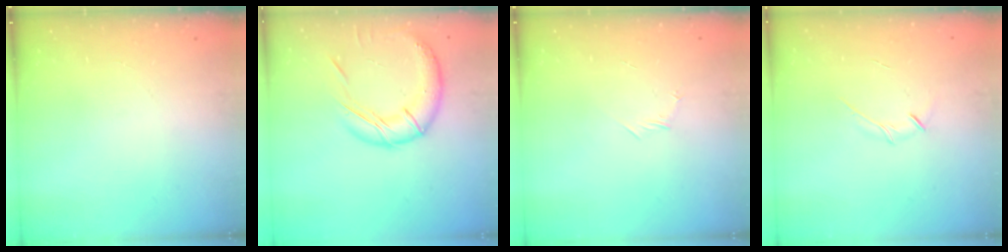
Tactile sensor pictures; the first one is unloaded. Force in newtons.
{"total": 15.8, "press": 15.7, "slide": 1.7}
{"total": 4.1, "press": 3.9, "slide": 1.2}
{"total": 3.5, "press": 3.4, "slide": 0.8}